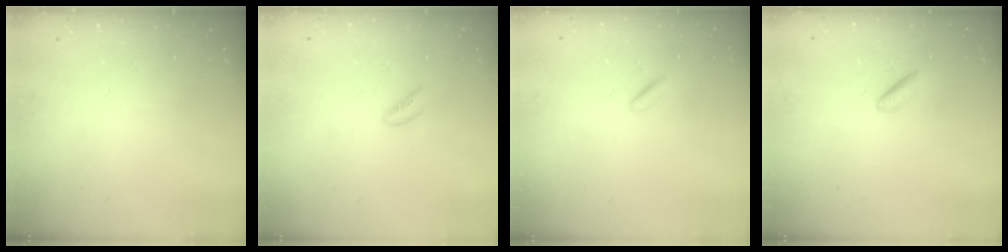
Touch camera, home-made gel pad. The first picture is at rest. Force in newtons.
{"total": 1.1, "press": 0.9, "slide": 0.6}
{"total": 0.9, "press": 0.8, "slide": 0.4}
{"total": 3.0, "press": 2.7, "slide": 1.2}